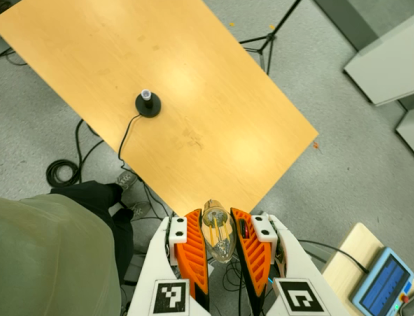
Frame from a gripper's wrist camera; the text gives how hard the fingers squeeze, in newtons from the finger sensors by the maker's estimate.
{"total": 21.6, "left": 24.4, "right": 18.9}